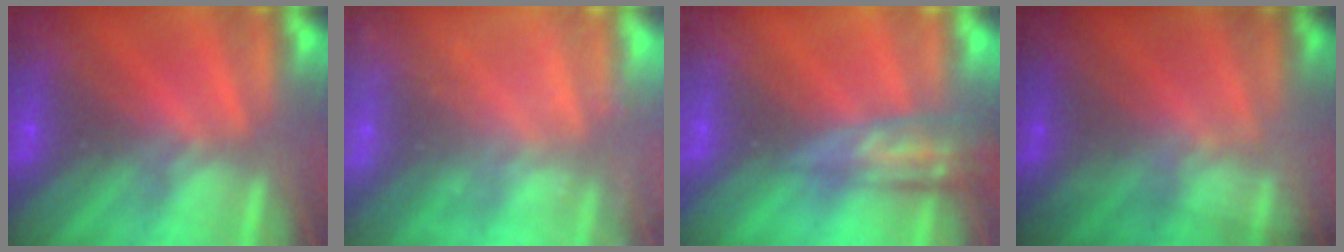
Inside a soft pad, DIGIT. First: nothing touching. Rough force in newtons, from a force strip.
{"total": 2.3}
{"total": 2.5}
{"total": 1.3}